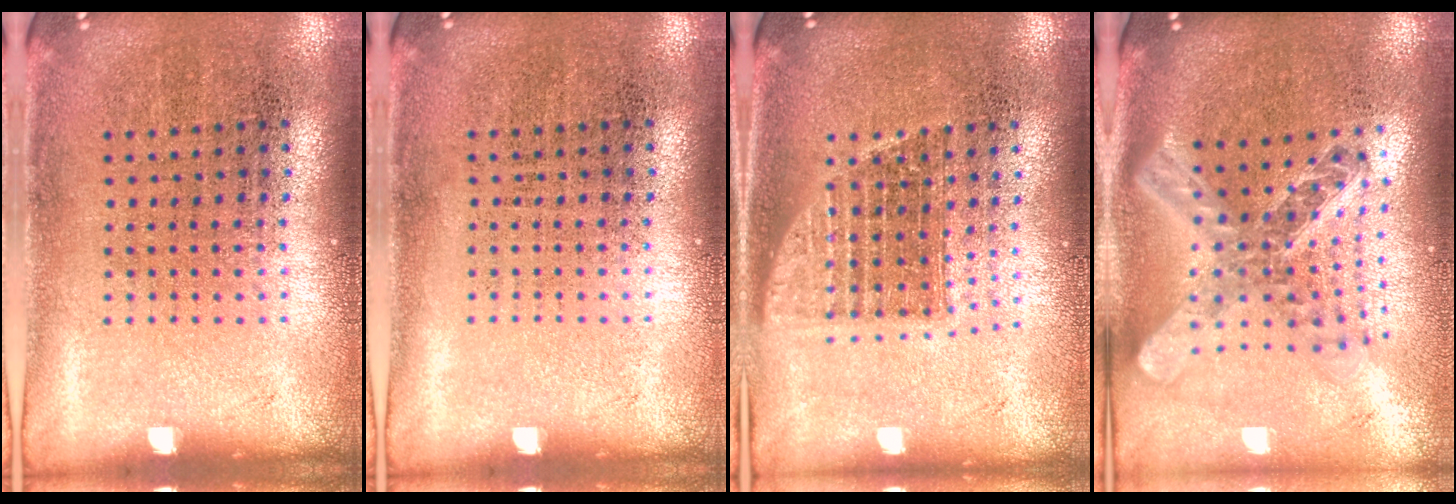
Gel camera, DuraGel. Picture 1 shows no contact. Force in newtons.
{"total": 0.0}
{"total": 1.3, "press": 1.1, "slide": 0.8}
{"total": 2.5, "press": 1.9, "slide": 1.5}